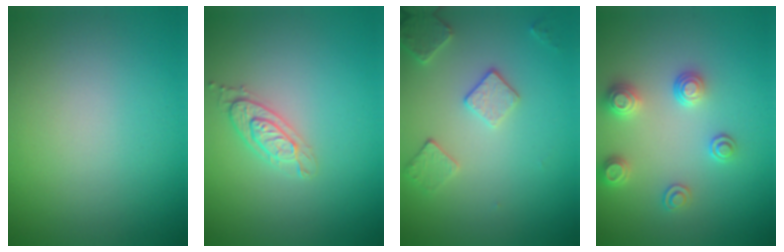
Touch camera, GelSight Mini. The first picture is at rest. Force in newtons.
{"total": 2.0, "press": 1.9, "slide": 0.4}
{"total": 2.6, "press": 2.5, "slide": 0.8}
{"total": 2.6, "press": 2.6, "slide": 0.4}